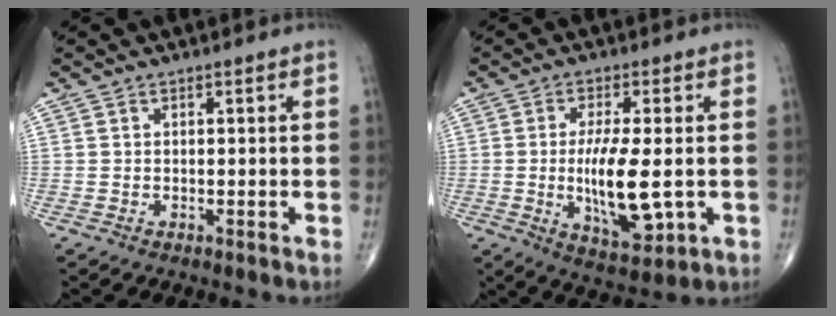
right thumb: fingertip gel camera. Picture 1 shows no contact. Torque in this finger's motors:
{"motor_torque": [0.51, 1.52, 1.84, -0.22, 0.56]}